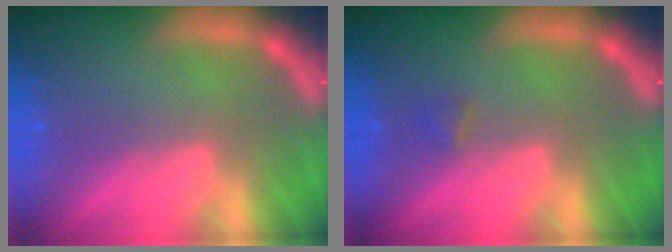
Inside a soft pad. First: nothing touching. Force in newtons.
{"total": 0.9}